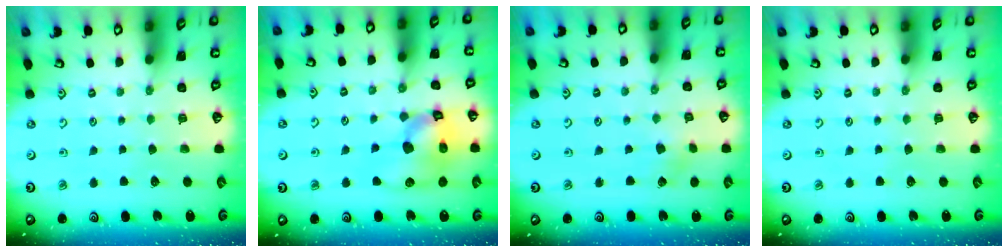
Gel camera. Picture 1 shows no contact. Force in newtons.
{"total": 17.5, "press": 17.3, "slide": 2.6}
{"total": 2.7, "press": 2.7, "slide": 0.3}
{"total": 0.0}